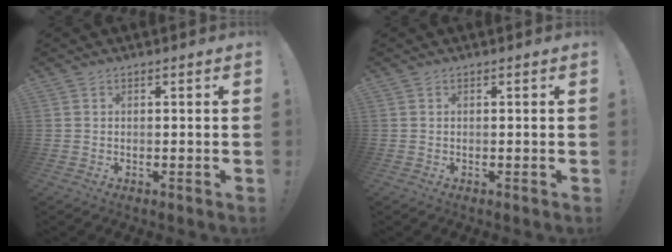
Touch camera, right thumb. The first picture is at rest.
{"total": 0.0}